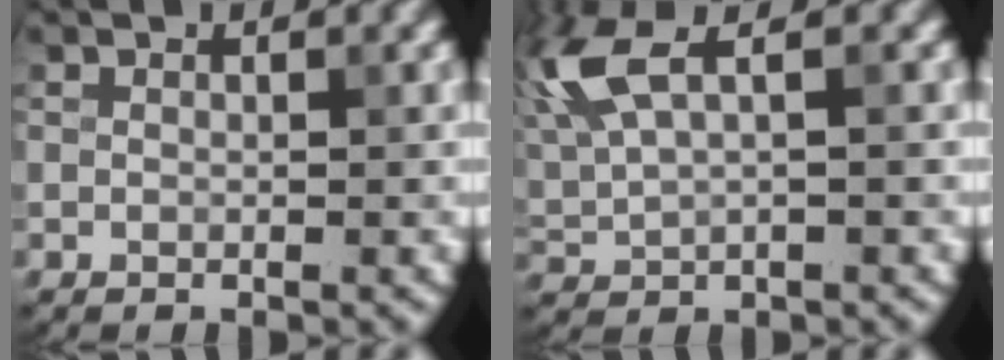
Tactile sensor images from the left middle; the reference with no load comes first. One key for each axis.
{"total": 6.3, "fx": 2.9, "fy": 2.2, "fz": 5.1, "tx": -0.134, "ty": 0.015, "tz": 0.057}